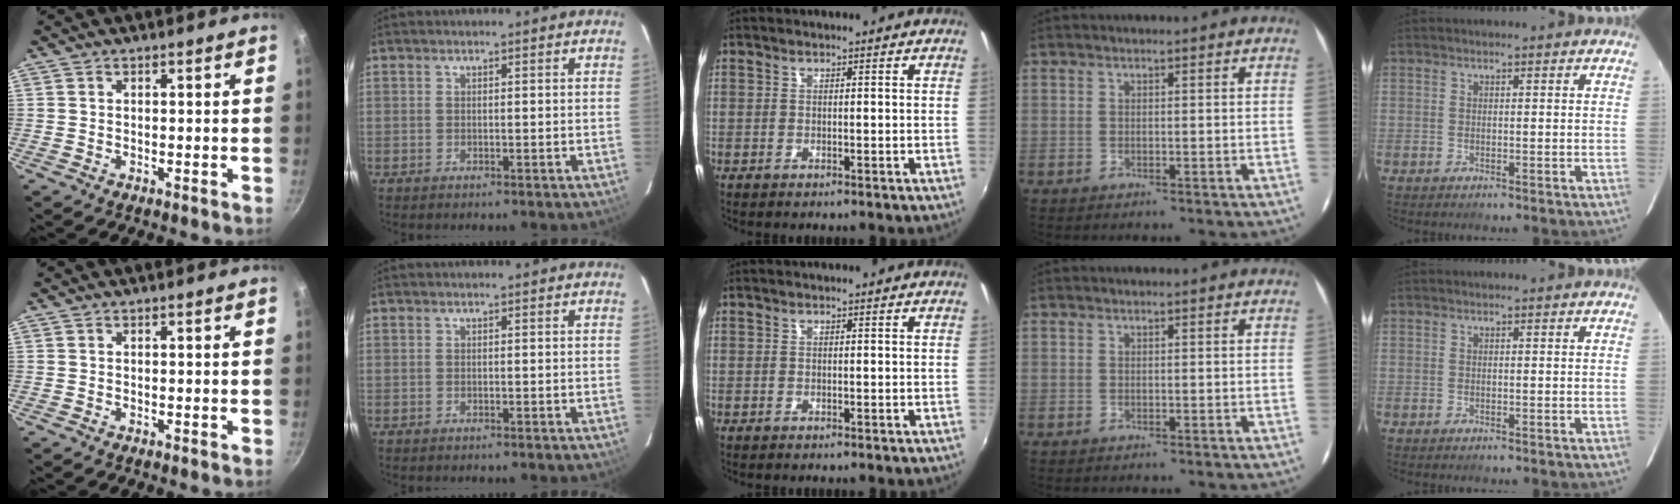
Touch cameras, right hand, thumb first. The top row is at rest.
{}